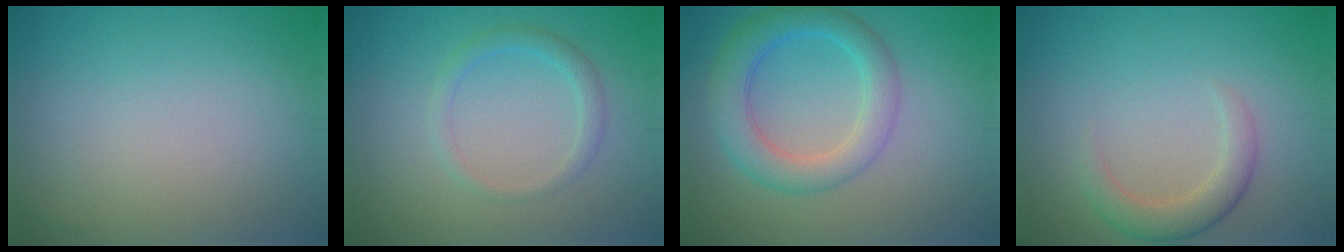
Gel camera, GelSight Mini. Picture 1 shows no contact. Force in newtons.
{"total": 1.9, "press": 1.9, "slide": 0.1}
{"total": 4.7, "press": 4.7, "slide": 0.1}
{"total": 2.7, "press": 2.7, "slide": 0.2}